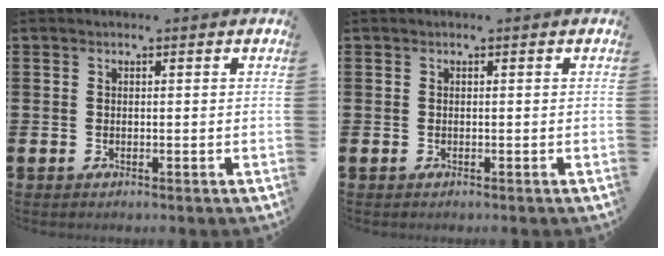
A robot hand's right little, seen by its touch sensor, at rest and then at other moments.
{"total": 0.0}